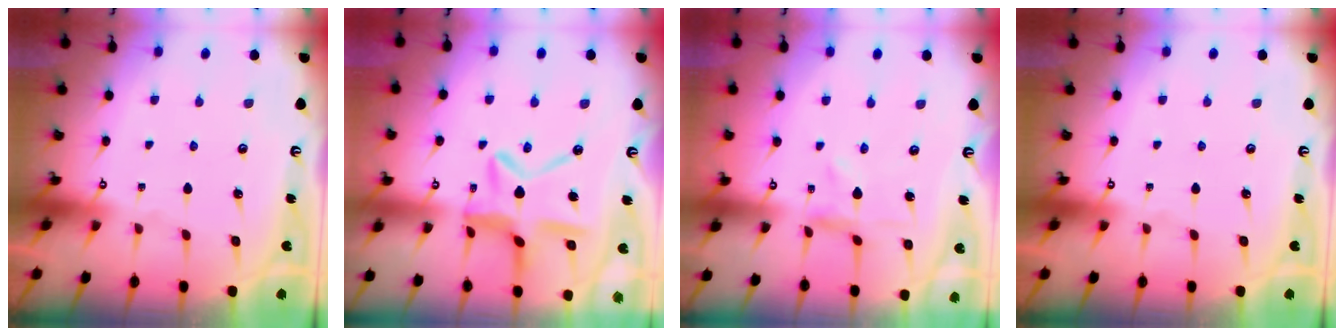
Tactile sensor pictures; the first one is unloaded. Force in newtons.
{"total": 12.8, "press": 12.7, "slide": 1.3}
{"total": 0.0}
{"total": 0.0}